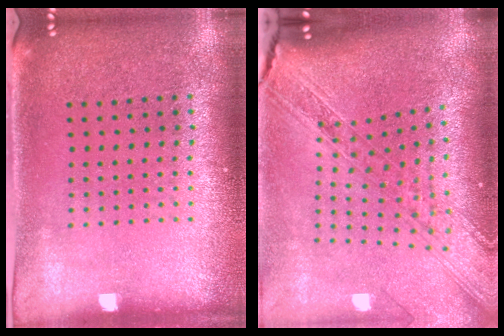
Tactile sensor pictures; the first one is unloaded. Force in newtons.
{"total": 2.6, "press": 2.2, "slide": 1.5}